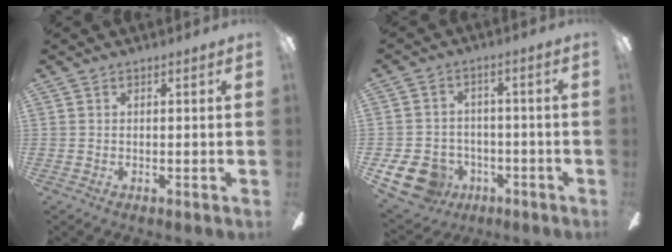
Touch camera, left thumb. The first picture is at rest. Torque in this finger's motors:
{"motor_torque": [-0.53, 0.64, 0.07, 0.00, 0.01]}